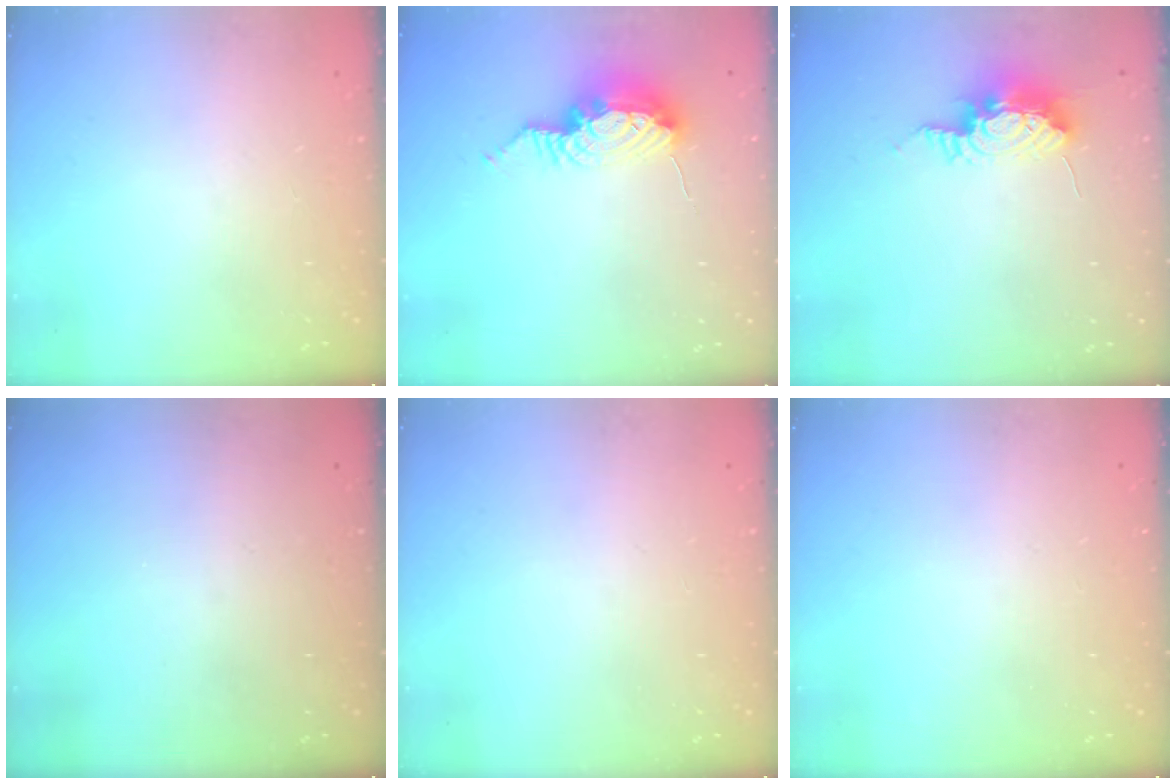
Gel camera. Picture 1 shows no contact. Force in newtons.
{"total": 15.7, "press": 11.6, "slide": 10.6}
{"total": 8.6, "press": 8.5, "slide": 0.7}
{"total": 0.0}
{"total": 0.0}
{"total": 0.0}